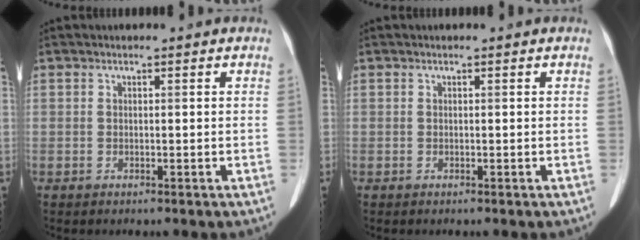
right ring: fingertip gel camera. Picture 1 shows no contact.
{"total": 0.0}